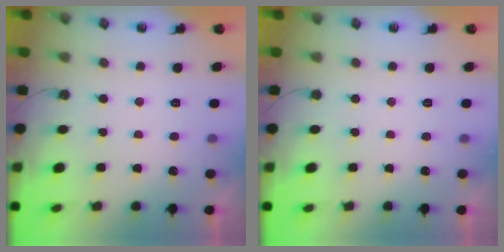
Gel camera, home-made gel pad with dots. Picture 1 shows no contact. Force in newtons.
{"total": 0.0}